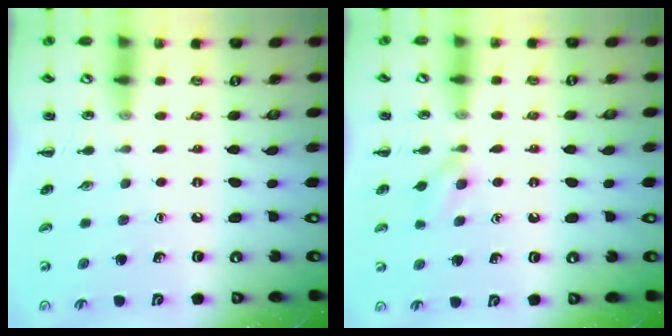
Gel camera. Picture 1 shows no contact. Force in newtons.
{"total": 4.0, "press": 3.7, "slide": 1.4}